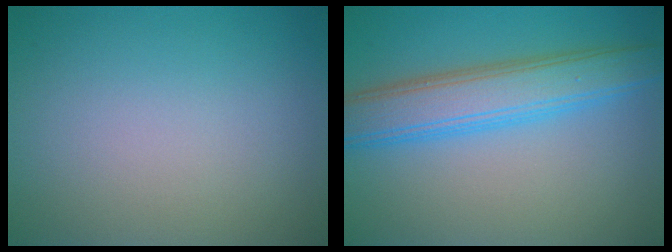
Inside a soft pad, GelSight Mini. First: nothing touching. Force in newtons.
{"total": 6.1, "press": 6.1, "slide": 0.0}